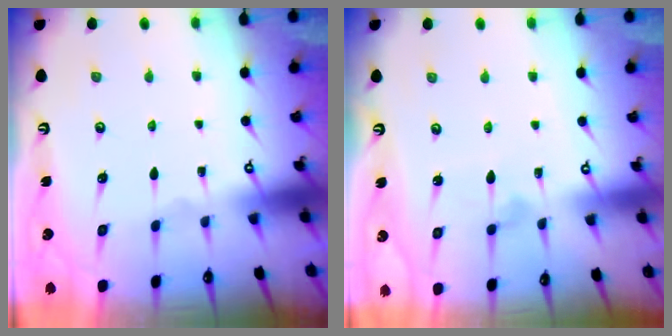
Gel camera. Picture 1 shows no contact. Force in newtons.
{"total": 5.8, "press": 5.8, "slide": 0.5}